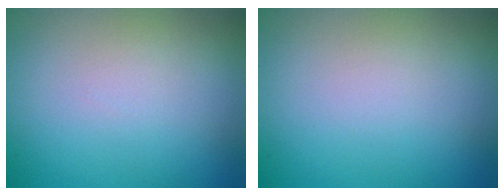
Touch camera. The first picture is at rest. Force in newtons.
{"total": 0.0}